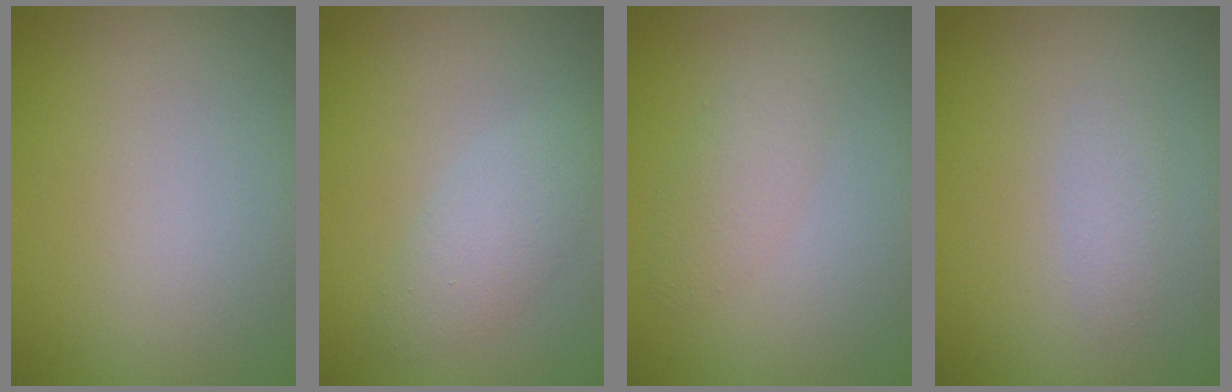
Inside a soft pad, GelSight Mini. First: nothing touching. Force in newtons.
{"total": 2.6, "press": 2.6, "slide": 0.2}
{"total": 2.0, "press": 2.0, "slide": 0.0}
{"total": 1.3, "press": 1.3, "slide": 0.1}